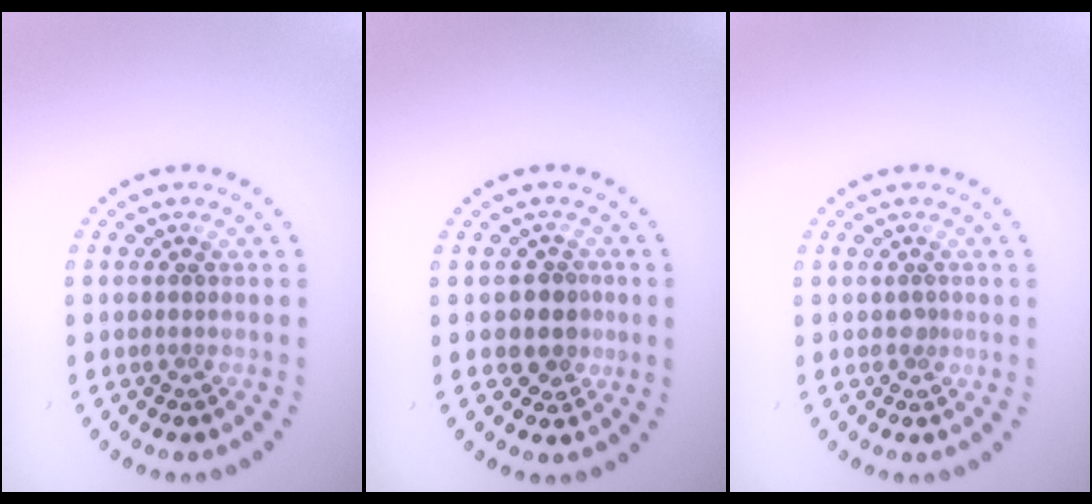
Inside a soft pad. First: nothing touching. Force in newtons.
{"total": 2.6, "press": 2.3, "slide": 1.2}
{"total": 0.8, "press": 0.6, "slide": 0.5}